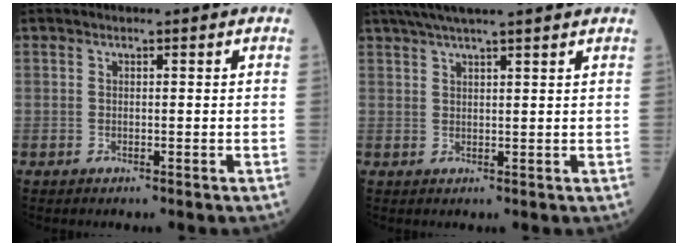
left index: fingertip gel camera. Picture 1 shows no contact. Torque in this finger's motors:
{"motor_torque": [0.34, -0.23, 0.12, 0.10]}